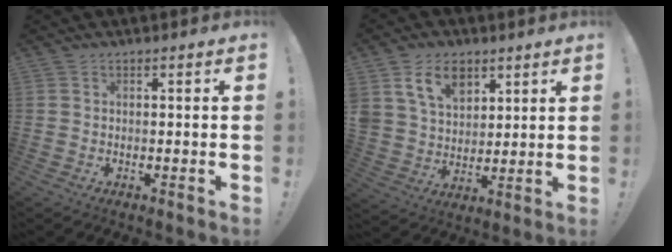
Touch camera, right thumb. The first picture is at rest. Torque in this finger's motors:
{"motor_torque": [1.14, 1.52, 0.44, -0.26, 0.06]}